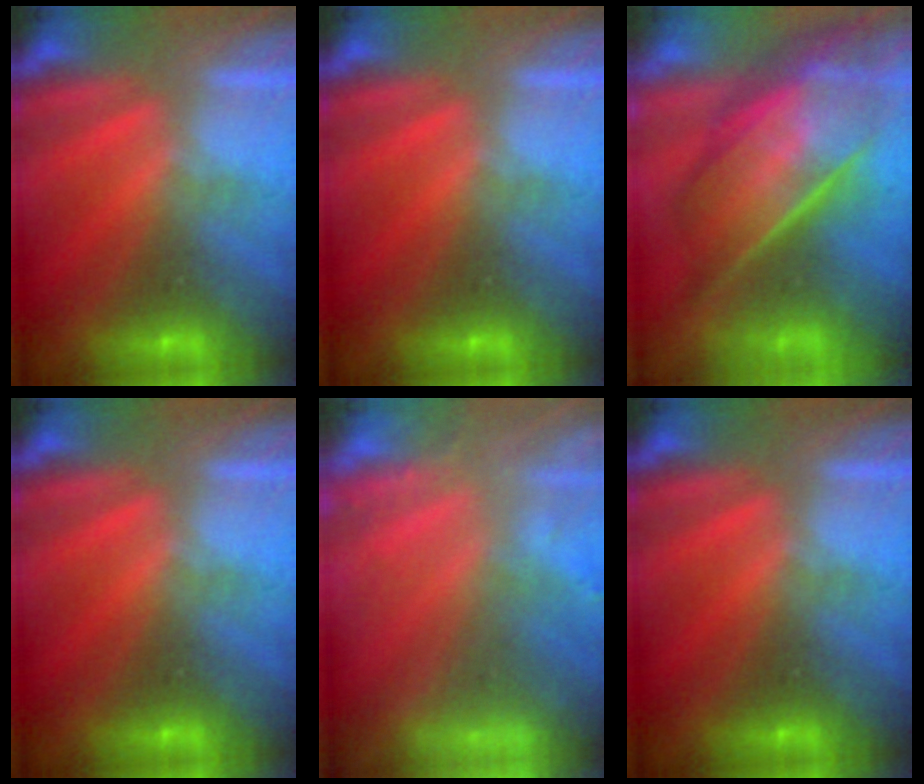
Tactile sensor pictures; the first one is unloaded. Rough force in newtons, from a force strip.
{"total": 0.0}
{"total": 7.5}
{"total": 0.0}
{"total": 9.4}
{"total": 0.0}